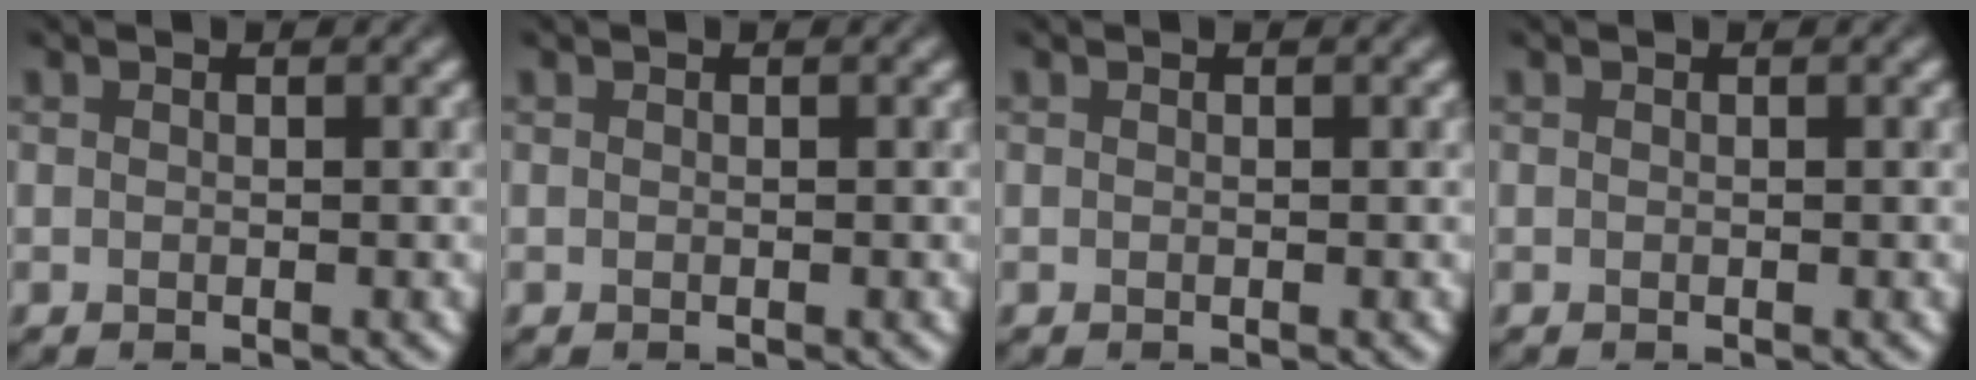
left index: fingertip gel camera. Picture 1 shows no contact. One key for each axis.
{"total": 0.0}
{"total": 0.0}
{"total": 0.0}